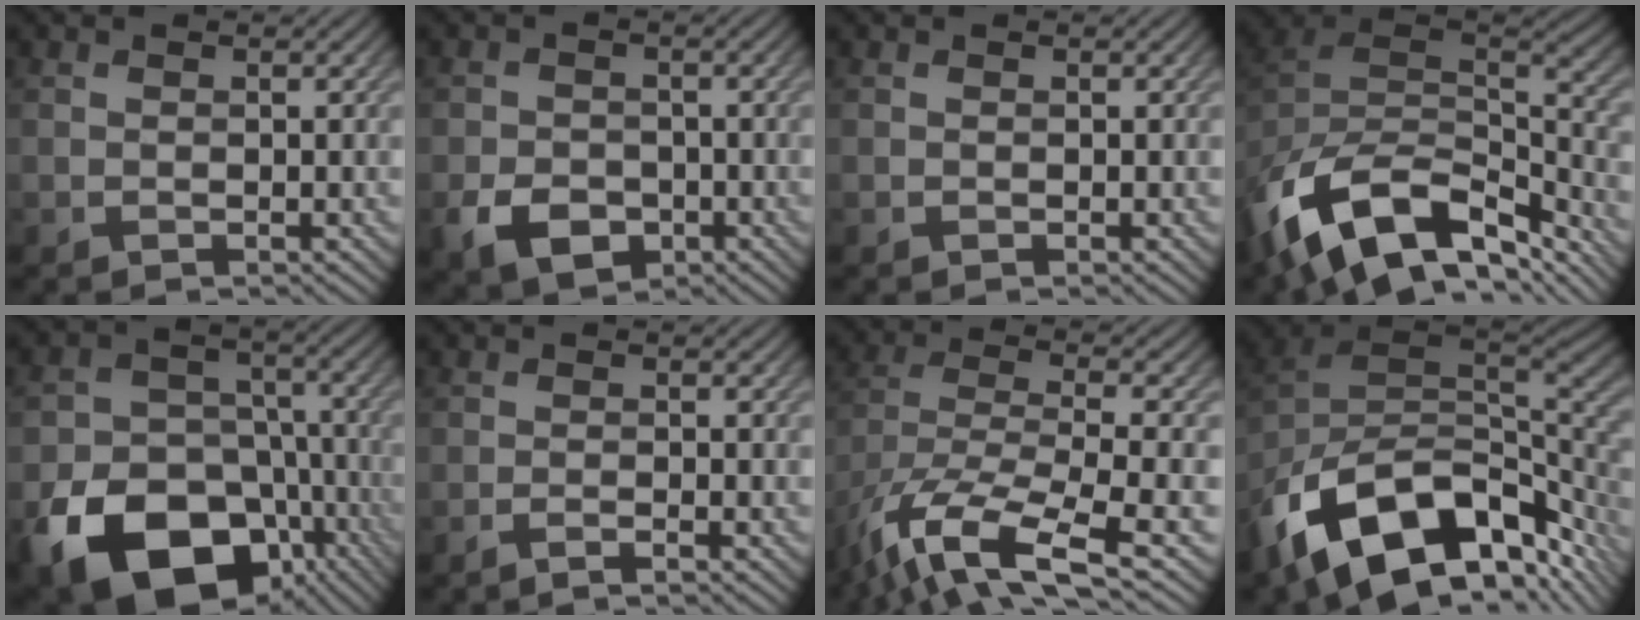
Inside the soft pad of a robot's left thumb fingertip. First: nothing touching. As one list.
[{"total": 5.2, "force": [-2.4, 3.7, 2.8], "torque": [-0.055, -0.013, -0.048]}, {"total": 0.0}, {"total": 16.2, "force": [-8.9, 8.5, 10.4], "torque": [-0.258, -0.031, -0.143]}, {"total": 19.3, "force": [-10.1, 13.5, 9.3], "torque": [-0.182, -0.053, -0.149]}, {"total": 1.8, "force": [-1.3, 0.2, 1.2], "torque": [-0.015, 0.002, -0.036]}, {"total": 13.1, "force": [-7.7, 3.9, 9.9], "torque": [-0.212, -0.014, -0.136]}, {"total": 16.8, "force": [-7.7, 9.7, 11.3], "torque": [-0.243, -0.030, -0.129]}]